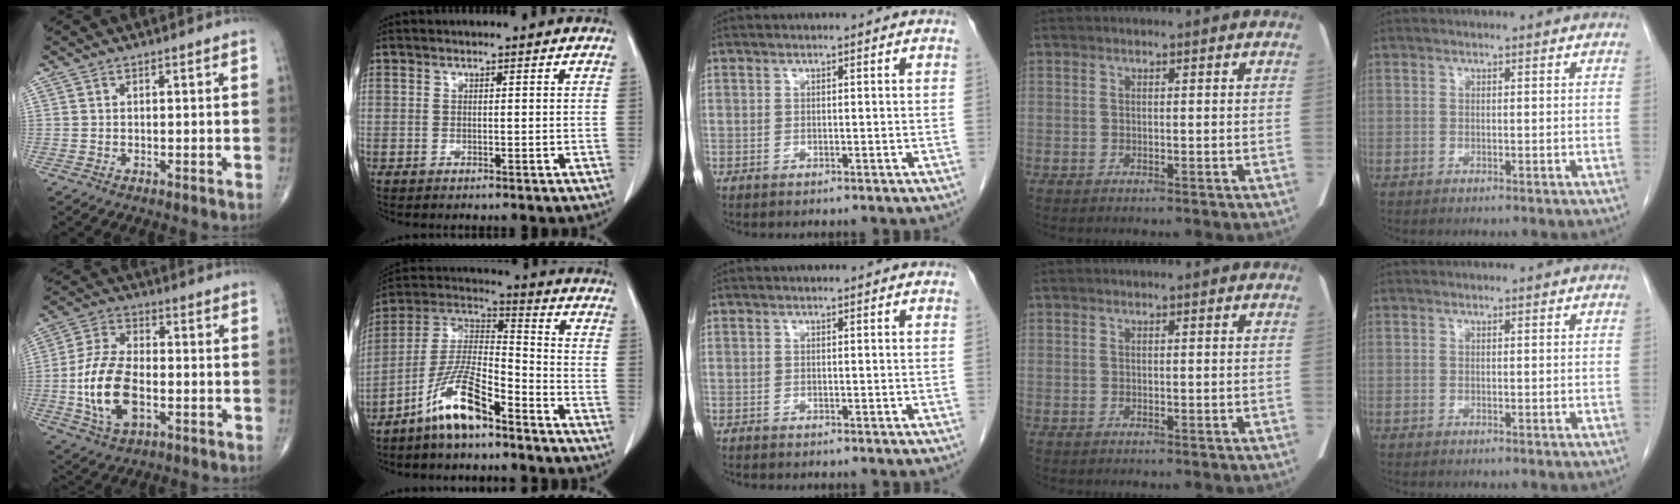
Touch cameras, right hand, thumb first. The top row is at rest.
{"thumb": {"total": 13.6, "force": [-2.7, 7.5, 11.0], "torque": [-0.217, 0.013, -0.048]}, "index": {"total": 11.5, "force": [-7.7, 2.5, 8.2], "torque": [-0.176, 0.002, -0.147]}, "middle": {"total": 0.8, "force": [-0.7, 0.1, 0.2], "torque": [-0.010, -0.002, -0.014]}}